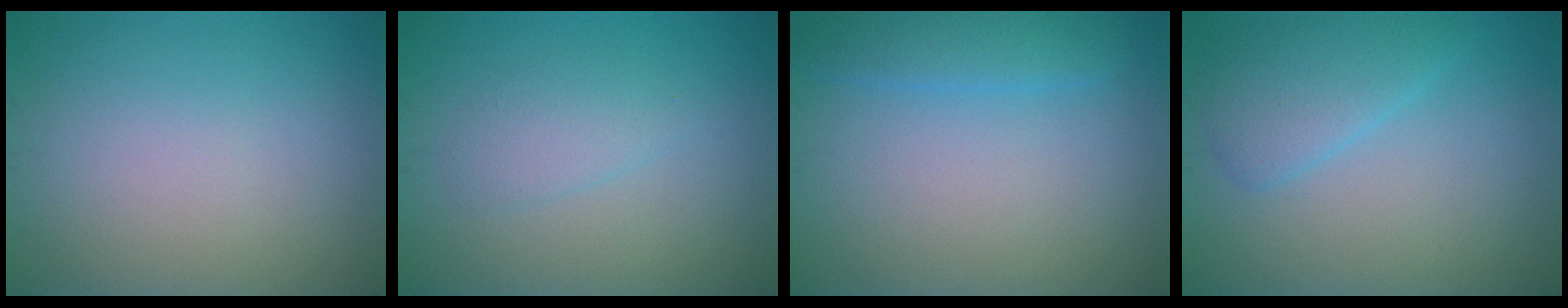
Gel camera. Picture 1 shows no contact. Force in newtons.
{"total": 1.8, "press": 1.8, "slide": 0.1}
{"total": 2.4, "press": 2.4, "slide": 0.2}
{"total": 3.3, "press": 3.3, "slide": 0.2}